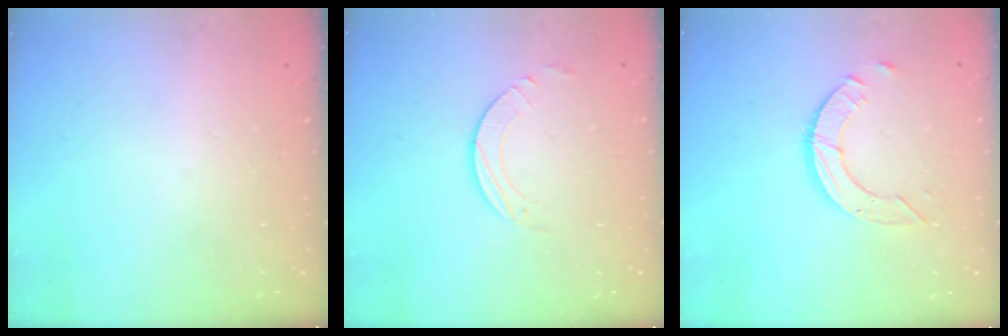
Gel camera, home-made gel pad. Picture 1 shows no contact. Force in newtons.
{"total": 2.7, "press": 2.7, "slide": 0.2}
{"total": 6.0, "press": 6.0, "slide": 0.5}